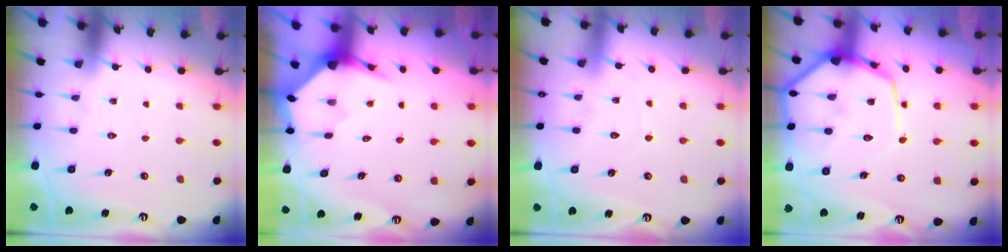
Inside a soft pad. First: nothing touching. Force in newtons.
{"total": 3.4, "press": 3.4, "slide": 0.4}
{"total": 2.7, "press": 2.7, "slide": 0.4}
{"total": 15.6, "press": 15.5, "slide": 1.4}